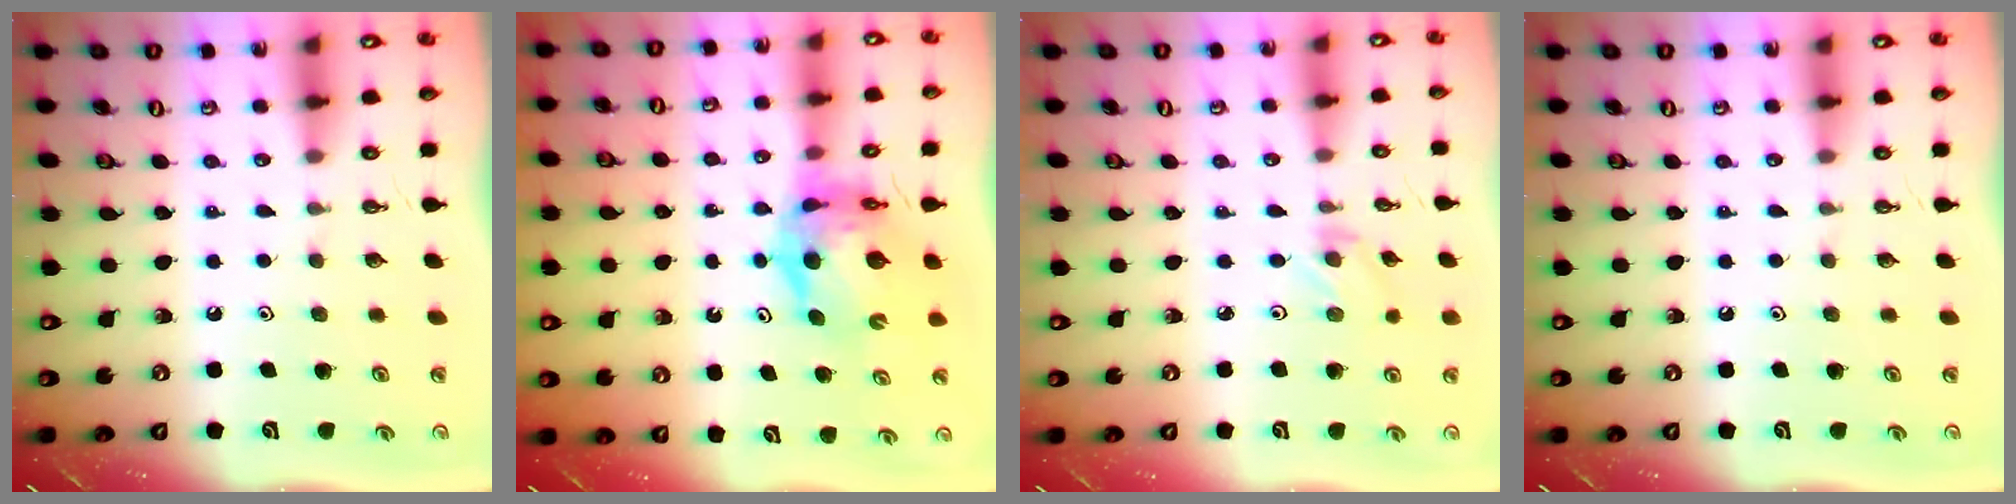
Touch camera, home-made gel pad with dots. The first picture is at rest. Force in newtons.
{"total": 9.9, "press": 9.8, "slide": 1.2}
{"total": 1.2, "press": 1.1, "slide": 0.2}
{"total": 0.0}